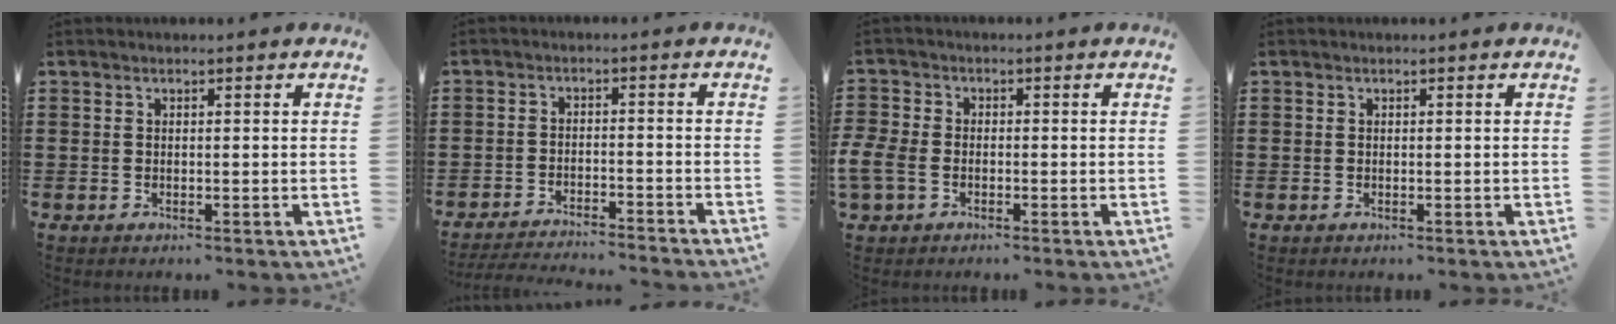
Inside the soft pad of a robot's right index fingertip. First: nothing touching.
{"total": 3.5, "force": [-3.5, -0.4, 0.3], "torque": [-0.008, -0.007, -0.073]}
{"total": 3.5, "force": [-1.9, 2.1, 2.1], "torque": [-0.071, -0.006, -0.045]}
{"total": 0.0}